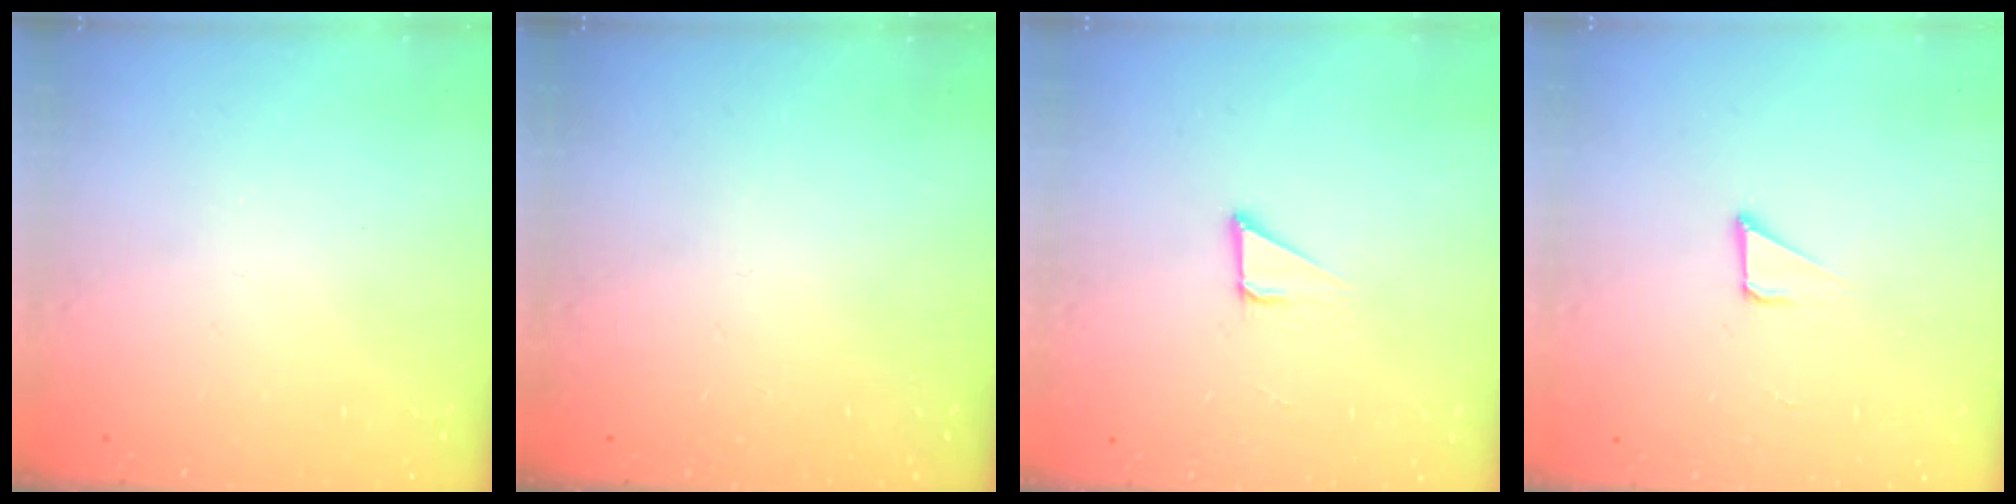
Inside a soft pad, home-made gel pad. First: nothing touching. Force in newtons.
{"total": 0.0}
{"total": 3.2, "press": 3.2, "slide": 0.2}
{"total": 2.1, "press": 2.1, "slide": 0.1}